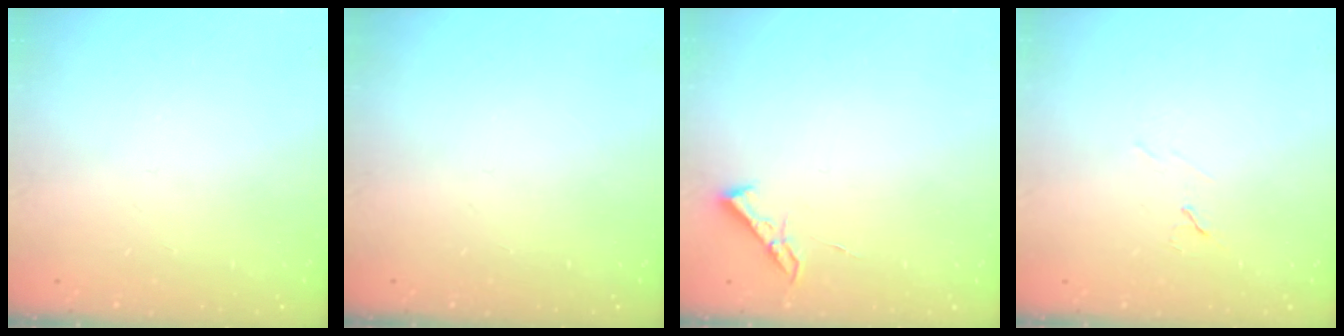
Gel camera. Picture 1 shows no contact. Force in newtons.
{"total": 0.0}
{"total": 4.3, "press": 4.2, "slide": 0.7}
{"total": 6.0, "press": 5.3, "slide": 2.8}